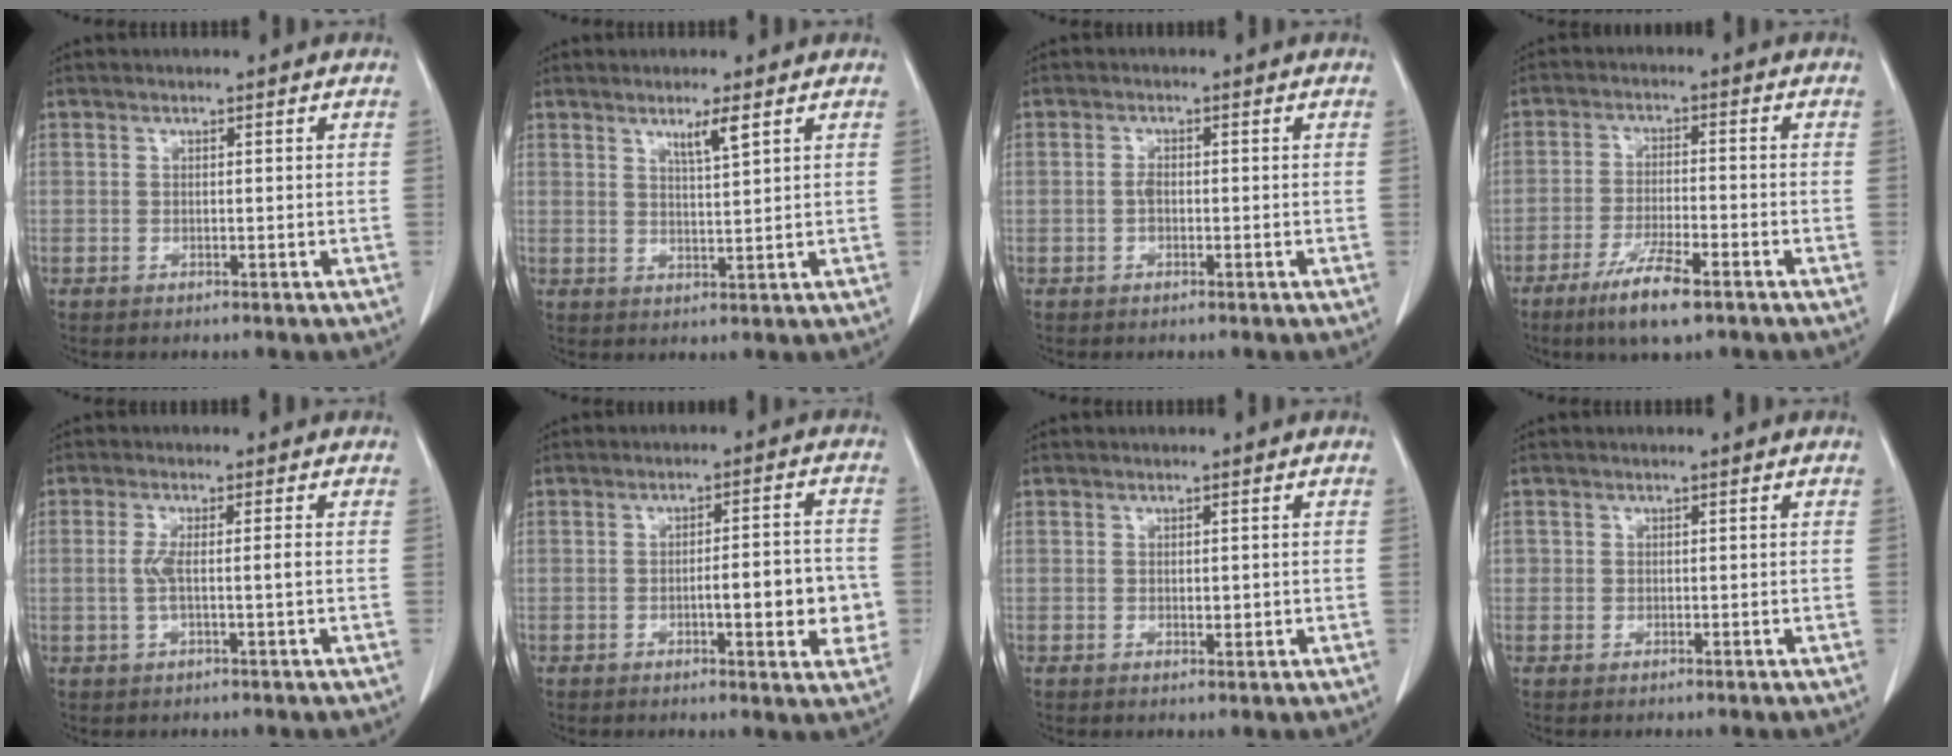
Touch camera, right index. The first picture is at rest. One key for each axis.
{"total": 3.4, "fx": 2.1, "fy": 0.0, "fz": 2.6, "tx": -0.051, "ty": -0.006, "tz": 0.040}
{"total": 1.4, "fx": -0.3, "fy": 0.7, "fz": 1.1, "tx": -0.021, "ty": 0.003, "tz": -0.007}
{"total": 8.0, "fx": -5.1, "fy": 1.0, "fz": 6.1, "tx": -0.117, "ty": -0.015, "tz": -0.088}
{"total": 3.3, "fx": -0.3, "fy": 0.0, "fz": 3.2, "tx": -0.067, "ty": 0.000, "tz": -0.005}
{"total": 8.3, "fx": -1.7, "fy": 1.9, "fz": 7.9, "tx": -0.099, "ty": 0.008, "tz": -0.020}
{"total": 1.2, "fx": 0.0, "fy": 0.6, "fz": 1.0, "tx": -0.014, "ty": -0.002, "tz": 0.002}
{"total": 0.7, "fx": 0.1, "fy": 0.7, "fz": 0.1, "tx": 0.008, "ty": 0.004, "tz": -0.002}